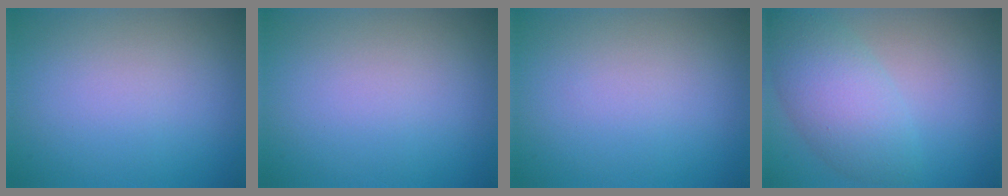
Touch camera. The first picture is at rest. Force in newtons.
{"total": 0.0}
{"total": 0.0}
{"total": 5.1, "press": 5.1, "slide": 0.2}